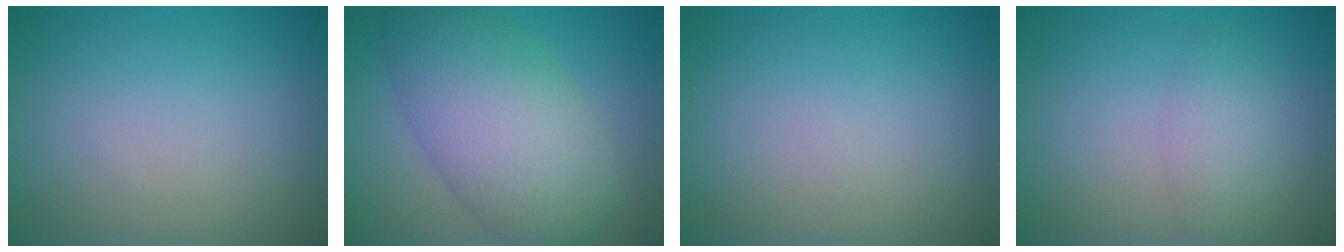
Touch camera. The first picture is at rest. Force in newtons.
{"total": 9.0, "press": 9.0, "slide": 0.2}
{"total": 0.0}
{"total": 2.2, "press": 2.1, "slide": 0.2}